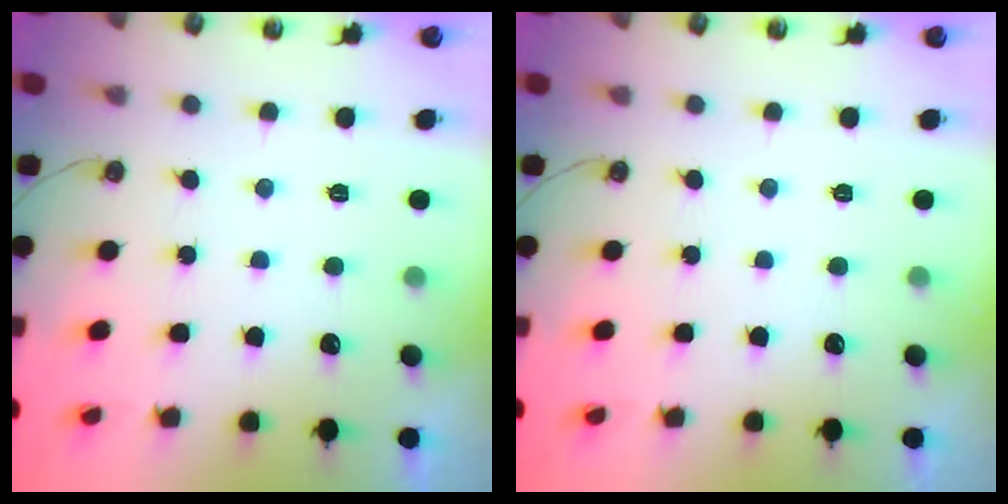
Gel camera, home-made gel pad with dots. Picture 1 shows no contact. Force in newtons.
{"total": 0.0}